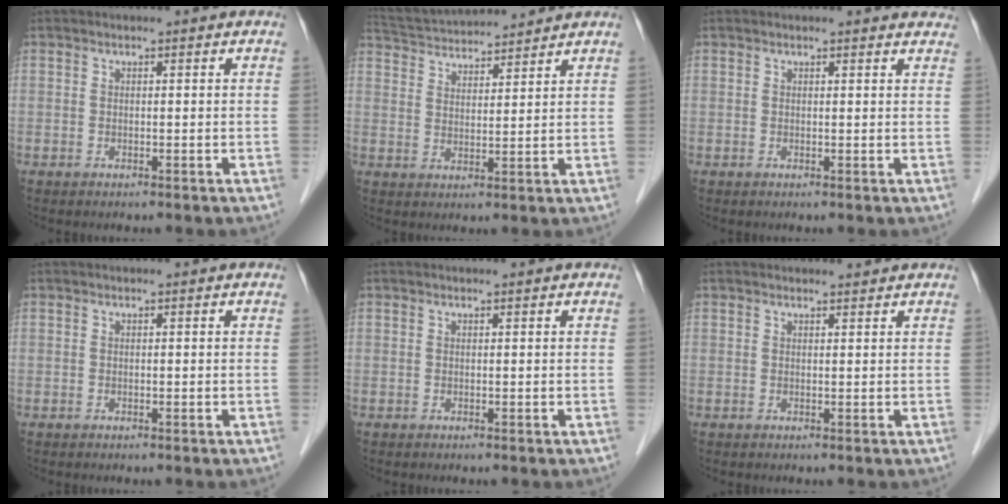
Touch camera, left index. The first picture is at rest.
{"total": 11.3, "force": [10.8, 1.1, 3.1], "torque": [-0.068, 0.029, 0.180]}
{"total": 4.6, "force": [4.4, 1.0, 0.9], "torque": [-0.002, 0.003, 0.031]}
{"total": 0.0}
{"total": 0.0}
{"total": 1.9, "force": [1.9, 0.3, 0.3], "torque": [-0.011, 0.006, 0.025]}